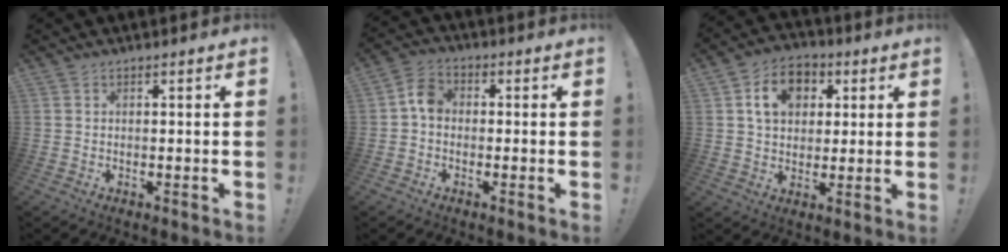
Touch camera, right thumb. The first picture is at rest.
{"total": 5.7, "force": [-0.9, 4.2, 3.7], "torque": [-0.071, 0.023, -0.013]}
{"total": 10.7, "force": [3.5, 8.2, 5.8], "torque": [-0.088, 0.003, 0.067]}